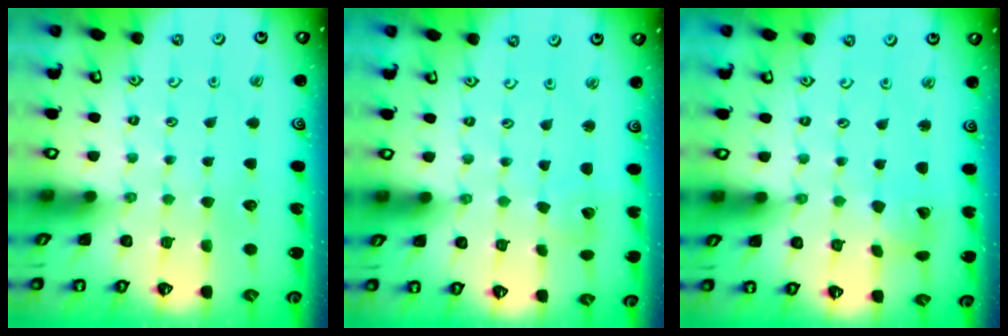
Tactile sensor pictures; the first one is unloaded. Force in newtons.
{"total": 1.6, "press": 1.6, "slide": 0.2}
{"total": 3.6, "press": 3.6, "slide": 0.3}